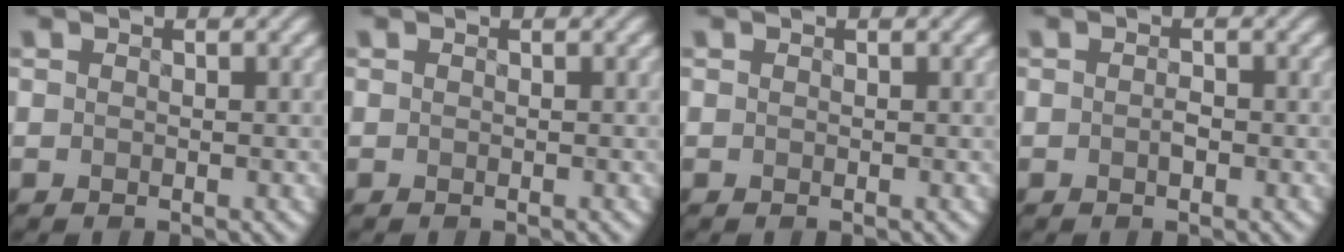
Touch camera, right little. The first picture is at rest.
{"total": 0.0}
{"total": 0.0}
{"total": 0.7, "force": [-0.2, 0.4, 0.6], "torque": [-0.014, 0.002, -0.004]}